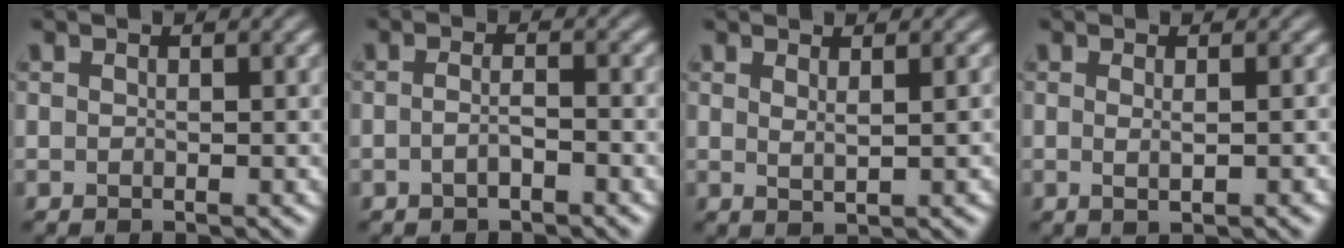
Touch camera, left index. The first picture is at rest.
{"total": 1.4, "force": [-0.7, 0.2, 1.1], "torque": [-0.028, -0.003, -0.015]}
{"total": 1.2, "force": [0.8, 0.2, 0.9], "torque": [-0.017, -0.005, 0.013]}
{"total": 1.4, "force": [0.1, 0.2, 1.3], "torque": [-0.026, -0.004, -0.002]}